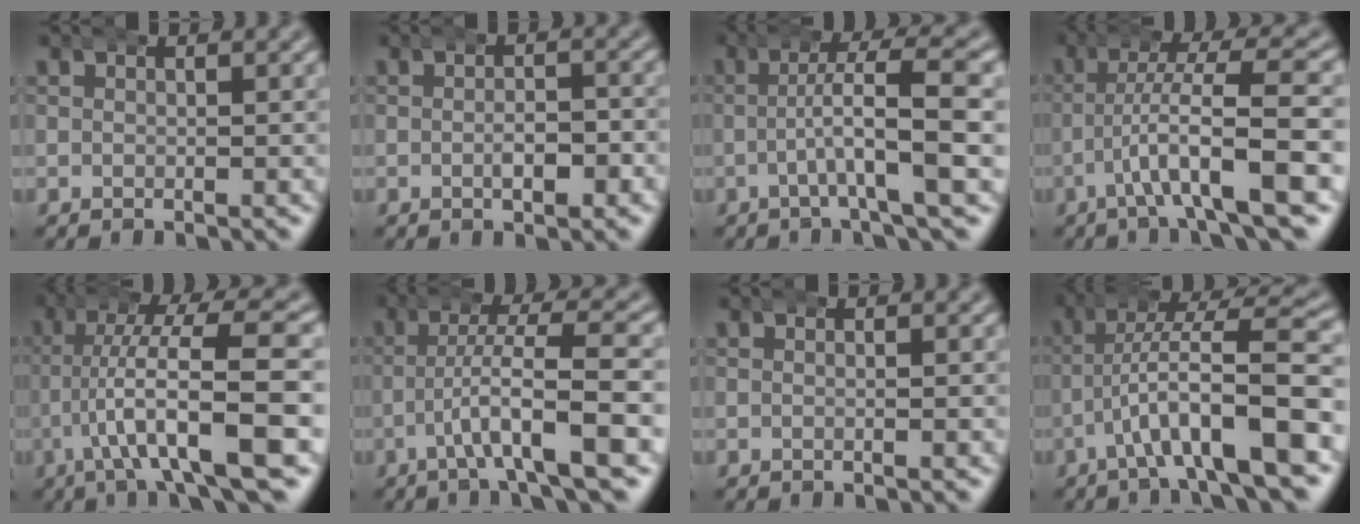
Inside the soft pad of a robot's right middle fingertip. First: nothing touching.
{"total": 2.8, "force": [-0.8, 1.5, 2.3], "torque": [-0.027, 0.003, -0.019]}
{"total": 4.6, "force": [-0.4, 0.2, 4.6], "torque": [-0.076, 0.011, -0.014]}
{"total": 7.0, "force": [-2.1, 1.3, 6.5], "torque": [-0.111, -0.001, -0.031]}
{"total": 8.7, "force": [-1.3, 1.9, 8.4], "torque": [-0.148, -0.002, -0.020]}
{"total": 5.9, "force": [-1.7, 1.1, 5.5], "torque": [-0.097, 0.001, -0.029]}
{"total": 0.7, "force": [0.0, 0.1, 0.7], "torque": [-0.010, 0.004, -0.004]}
{"total": 8.2, "force": [-1.6, 2.7, 7.6], "torque": [-0.125, -0.001, -0.023]}